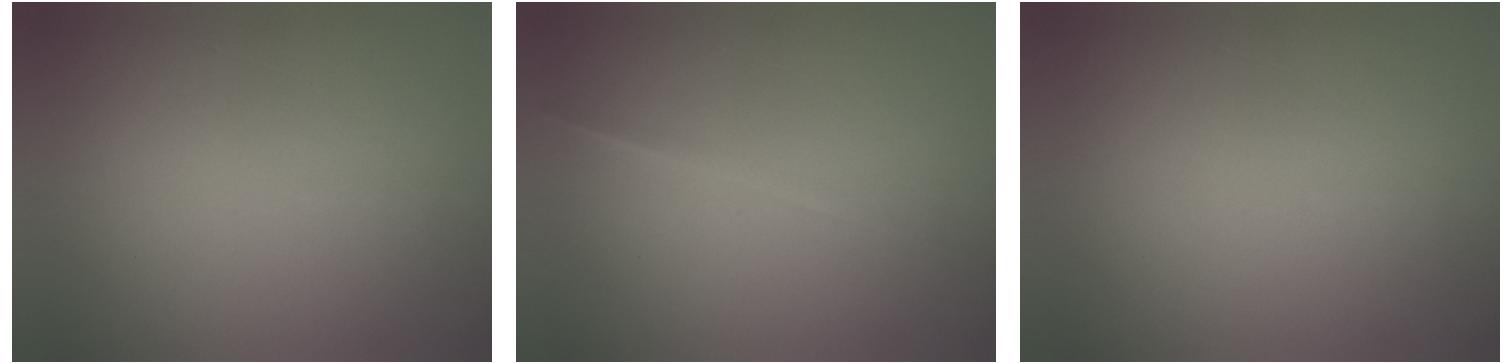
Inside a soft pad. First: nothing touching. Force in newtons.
{"total": 2.2}
{"total": 1.0}